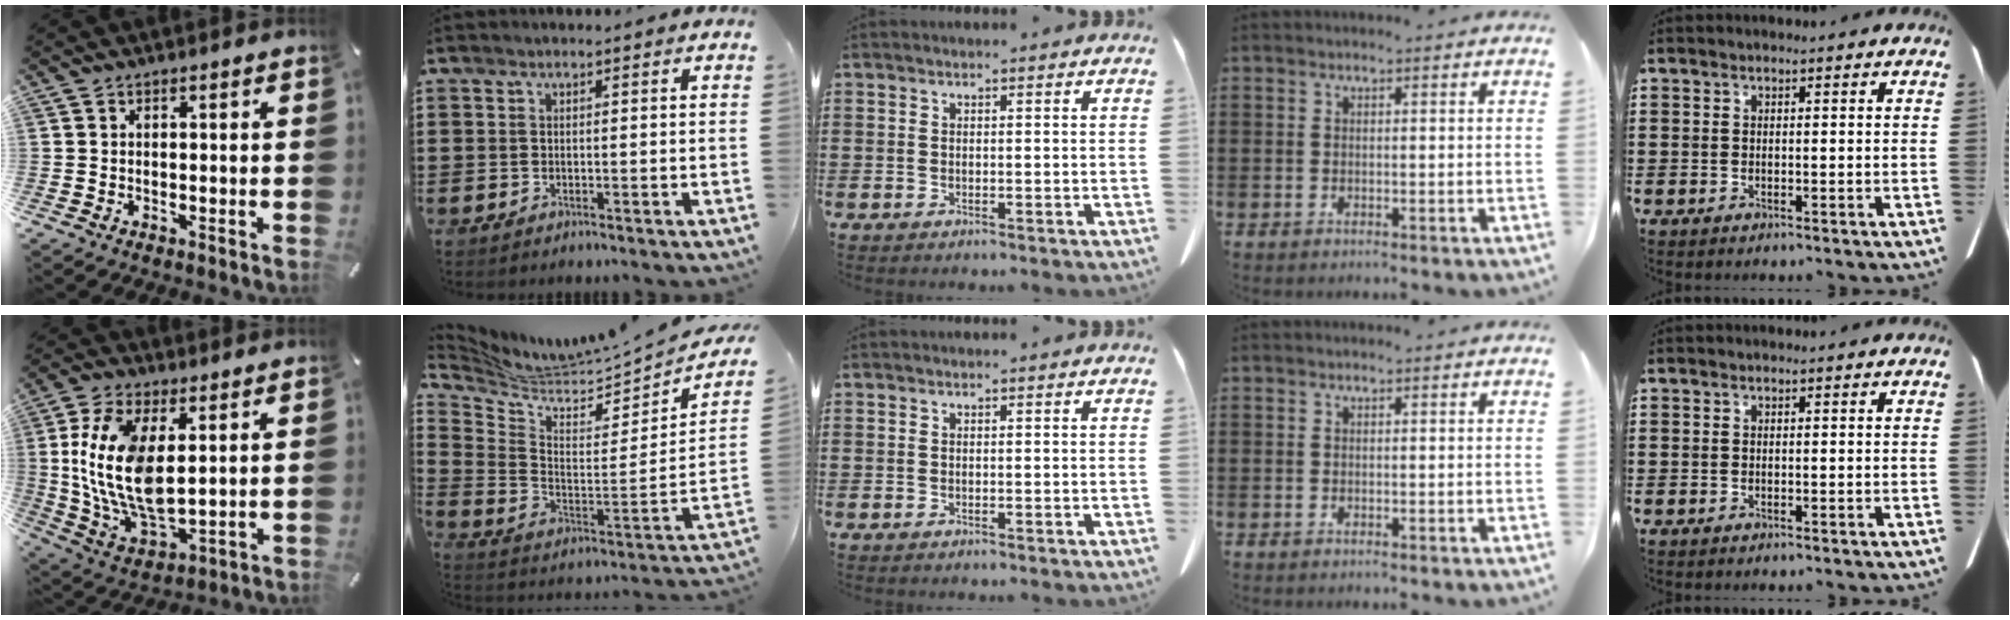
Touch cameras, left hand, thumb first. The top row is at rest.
{"thumb": {"total": 16.6, "force": [3.3, 9.2, 13.3], "torque": [-0.309, -0.017, 0.061]}, "index": {"total": 3.8, "force": [3.7, -0.1, 0.9], "torque": [-0.048, -0.056, 0.055]}}